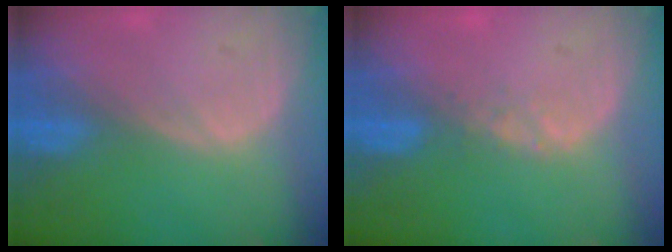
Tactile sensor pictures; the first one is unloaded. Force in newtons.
{"total": 1.0, "press": 1.0, "slide": 0.2}